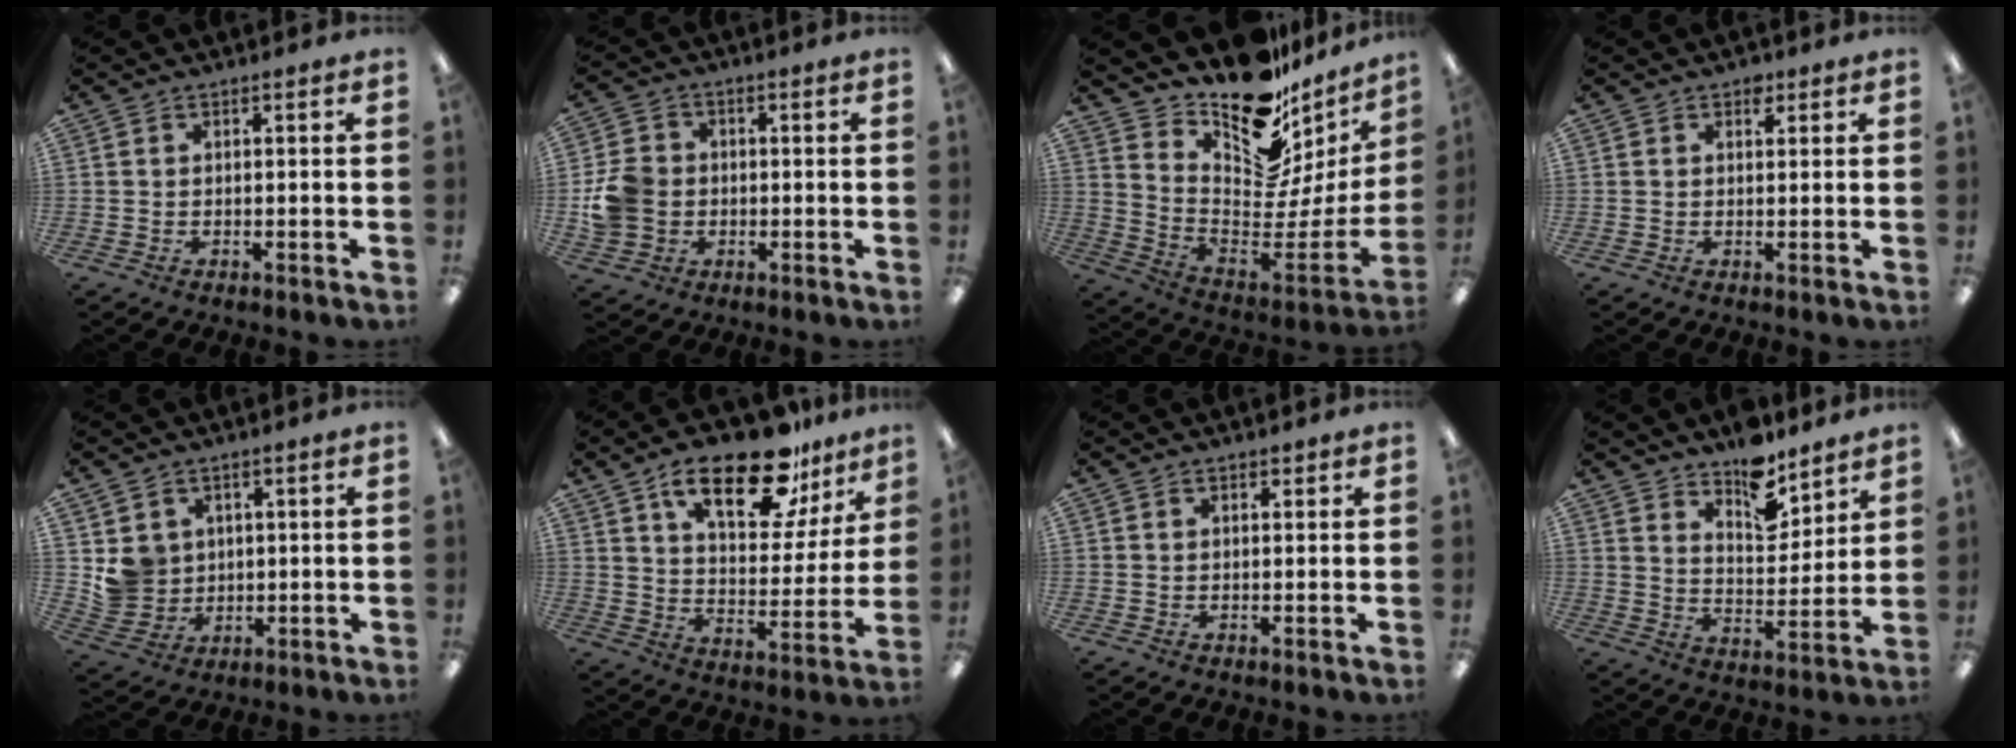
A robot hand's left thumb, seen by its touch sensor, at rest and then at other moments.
{"total": 8.3, "force": [-0.6, 7.3, 4.0], "torque": [-0.080, 0.014, -0.008]}
{"total": 17.1, "force": [14.7, 6.0, 6.6], "torque": [-0.086, -0.153, 0.248]}
{"total": 2.2, "force": [1.4, 1.3, 1.2], "torque": [0.000, -0.005, 0.018]}
{"total": 6.6, "force": [2.4, 6.1, 0.8], "torque": [-0.016, -0.004, 0.049]}
{"total": 21.7, "force": [14.6, 8.8, 13.5], "torque": [-0.208, -0.078, 0.241]}
{"total": 1.2, "force": [0.9, 0.6, 0.6], "torque": [-0.004, -0.003, 0.015]}
{"total": 11.0, "force": [9.0, 4.6, 4.5], "torque": [-0.054, -0.068, 0.160]}